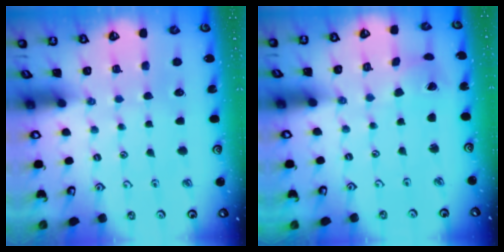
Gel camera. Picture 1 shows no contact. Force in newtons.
{"total": 1.5, "press": 1.5, "slide": 0.2}